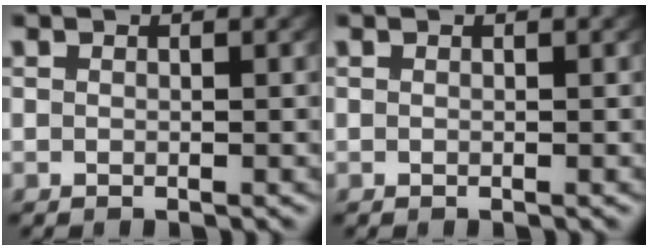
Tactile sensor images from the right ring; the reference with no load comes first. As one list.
[{"total": 0.0}]